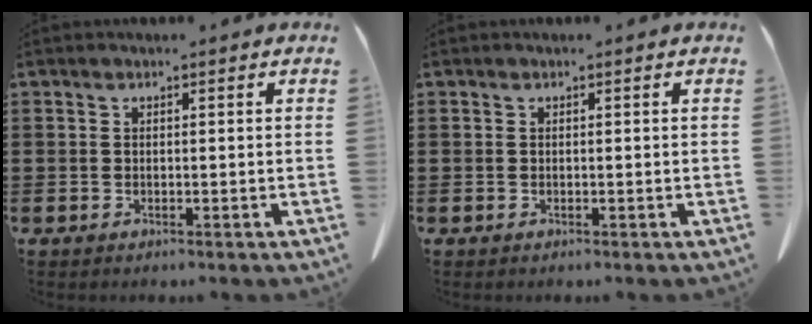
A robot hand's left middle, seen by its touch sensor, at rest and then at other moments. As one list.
[{"total": 0.0}]